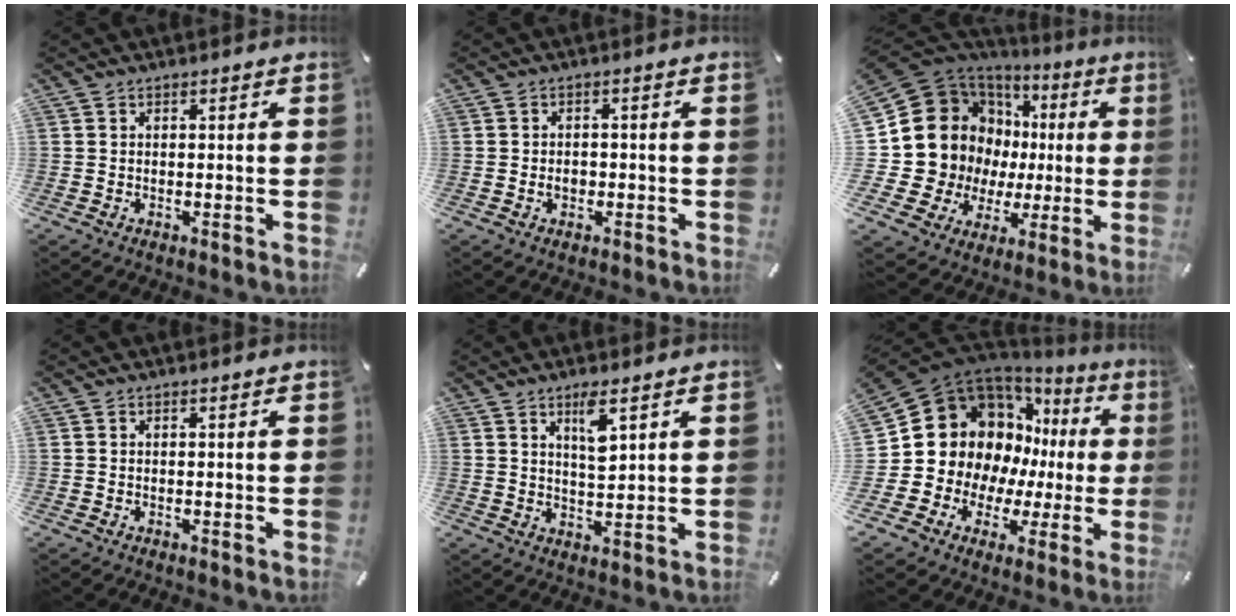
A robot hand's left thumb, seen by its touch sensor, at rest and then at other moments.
{"total": 2.9, "force": [-0.9, 2.1, 1.8], "torque": [-0.034, 0.006, -0.016]}
{"total": 21.5, "force": [4.0, 18.0, 11.0], "torque": [-0.225, -0.040, 0.102]}
{"total": 0.0}
{"total": 5.8, "force": [3.4, 1.4, 4.5], "torque": [-0.081, -0.013, 0.055]}
{"total": 18.0, "force": [5.1, 15.0, 8.5], "torque": [-0.153, -0.046, 0.117]}